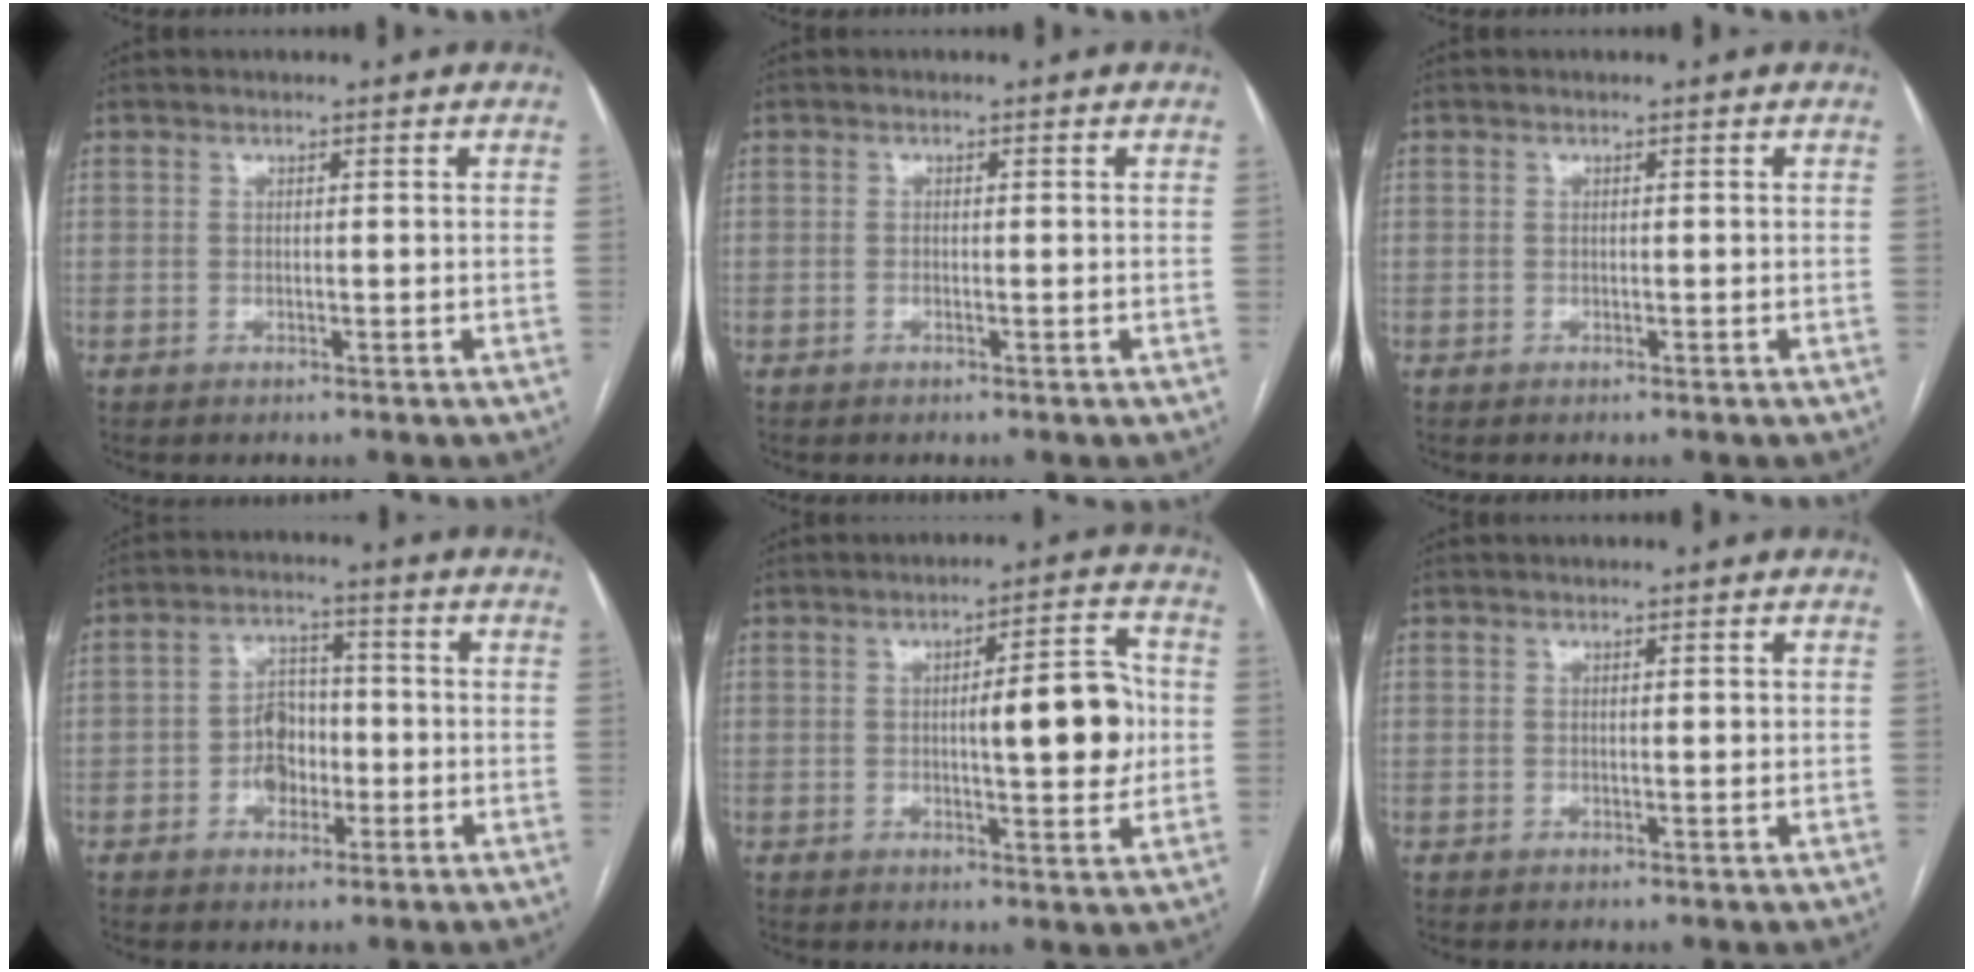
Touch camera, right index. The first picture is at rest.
{"total": 0.6, "force": [-0.3, 0.0, 0.5], "torque": [-0.010, 0.001, -0.005]}
{"total": 0.0}
{"total": 5.7, "force": [-1.7, 3.9, 3.8], "torque": [-0.069, 0.017, -0.030]}
{"total": 9.6, "force": [0.2, 2.4, 9.3], "torque": [-0.120, 0.014, 0.004]}
{"total": 0.6, "force": [0.1, 0.2, 0.6], "torque": [-0.008, 0.000, 0.001]}